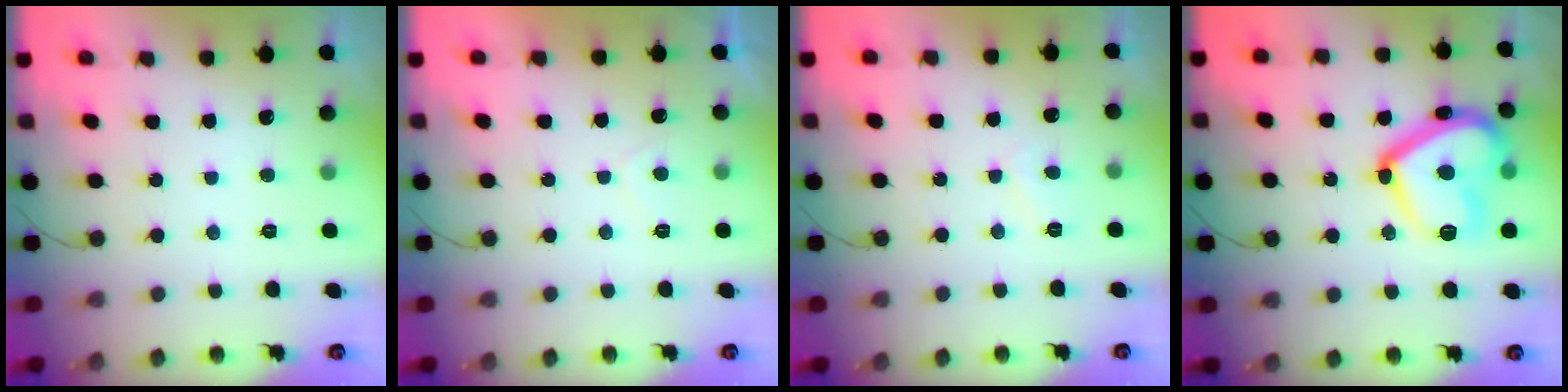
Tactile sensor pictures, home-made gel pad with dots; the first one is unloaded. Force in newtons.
{"total": 1.5, "press": 1.3, "slide": 0.7}
{"total": 3.0, "press": 2.9, "slide": 0.3}
{"total": 20.7, "press": 20.7, "slide": 1.4}